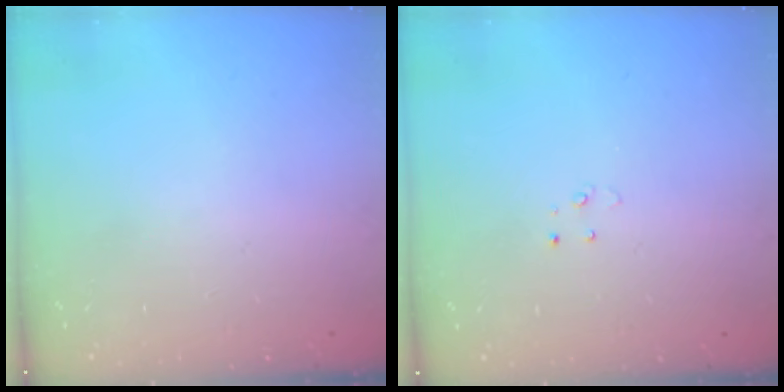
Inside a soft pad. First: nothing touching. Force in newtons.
{"total": 2.3, "press": 2.3, "slide": 0.2}